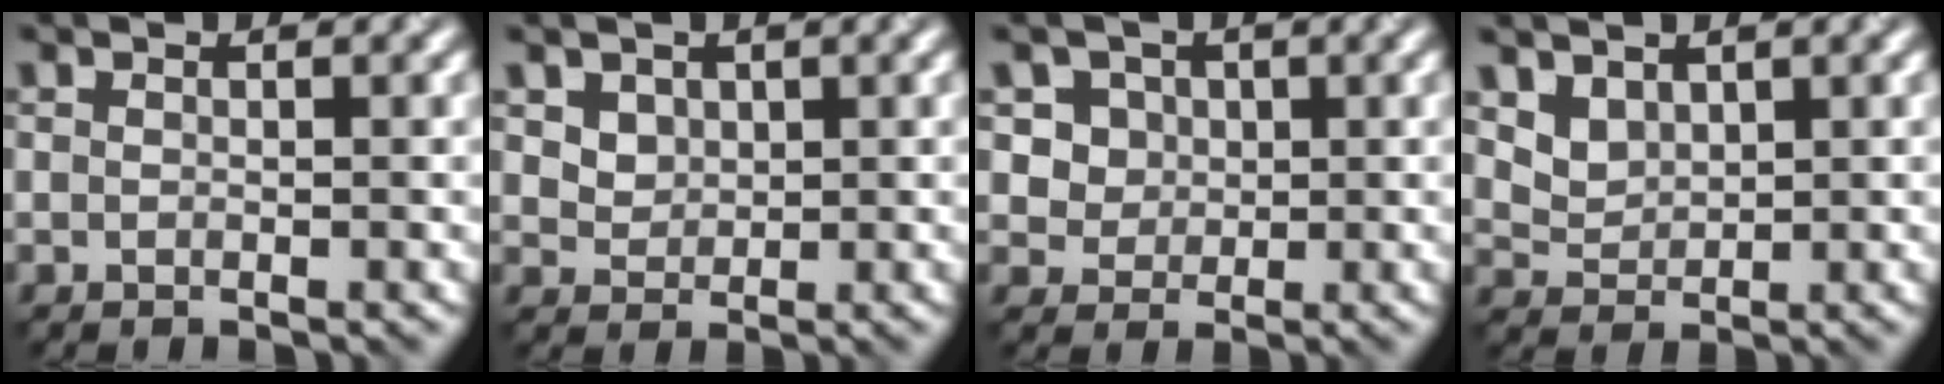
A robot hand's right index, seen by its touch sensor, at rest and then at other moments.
{"total": 2.5, "force": [1.4, 1.8, 1.0], "torque": [-0.029, -0.003, 0.042]}
{"total": 4.7, "force": [2.0, 3.9, 1.7], "torque": [-0.029, 0.000, 0.035]}
{"total": 2.7, "force": [1.9, 1.6, 1.0], "torque": [-0.031, -0.008, 0.057]}